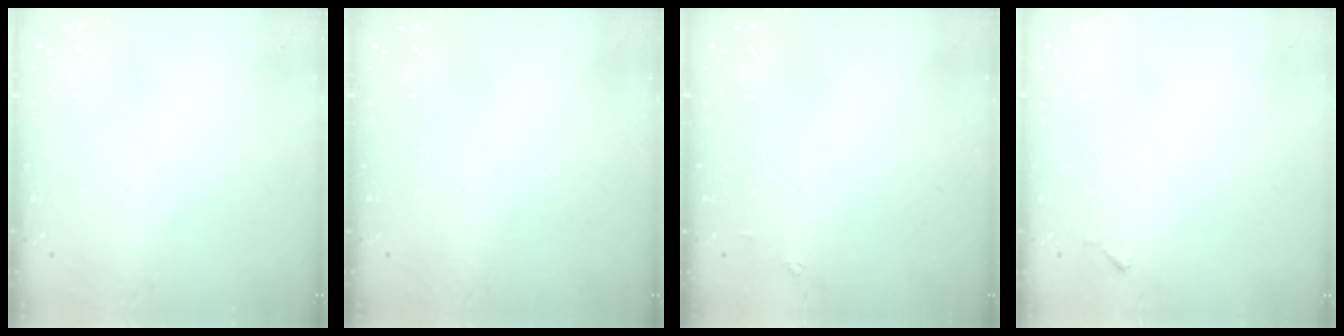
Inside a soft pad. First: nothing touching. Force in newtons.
{"total": 0.0}
{"total": 3.8, "press": 3.8, "slide": 0.4}
{"total": 4.2, "press": 4.1, "slide": 0.4}